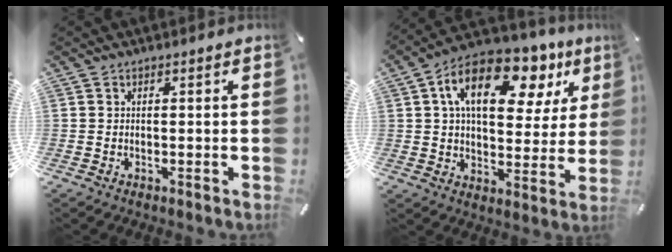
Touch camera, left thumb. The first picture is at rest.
{"total": 18.4, "force": [8.7, 10.6, 12.4], "torque": [-0.195, -0.033, 0.145]}